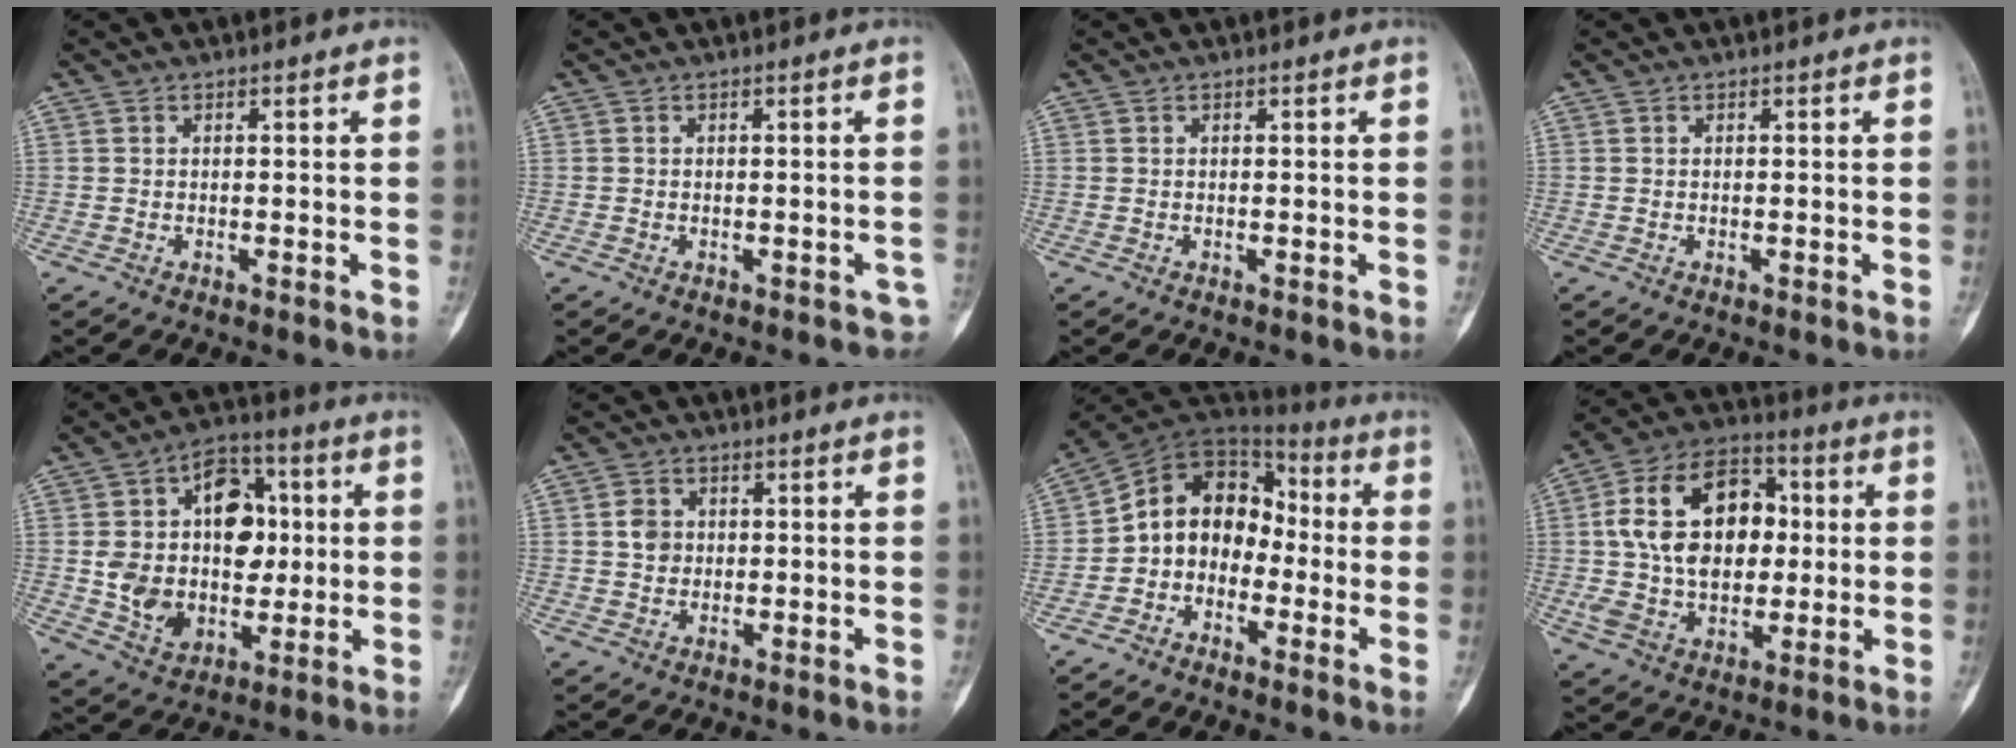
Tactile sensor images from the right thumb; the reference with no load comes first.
{"total": 0.9, "force": [-0.5, 0.7, 0.1], "torque": [0.004, 0.011, -0.006]}
{"total": 0.0}
{"total": 0.0}
{"total": 18.6, "force": [2.0, 13.1, 13.0], "torque": [-0.156, 0.016, 0.041]}
{"total": 3.6, "force": [0.5, 3.1, 1.8], "torque": [-0.019, 0.001, 0.006]}
{"total": 12.0, "force": [-2.3, 9.6, 6.7], "torque": [-0.077, 0.066, -0.058]}
{"total": 20.3, "force": [2.4, 13.6, 14.8], "torque": [-0.230, 0.023, 0.043]}